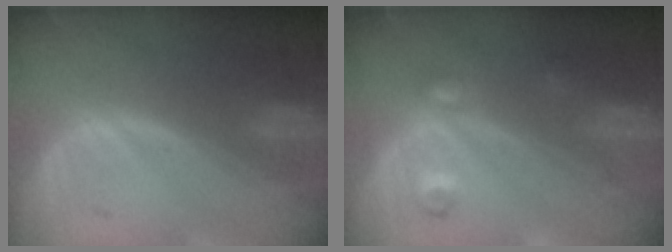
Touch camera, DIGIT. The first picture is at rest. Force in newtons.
{"total": 3.4, "press": 3.2, "slide": 0.9}